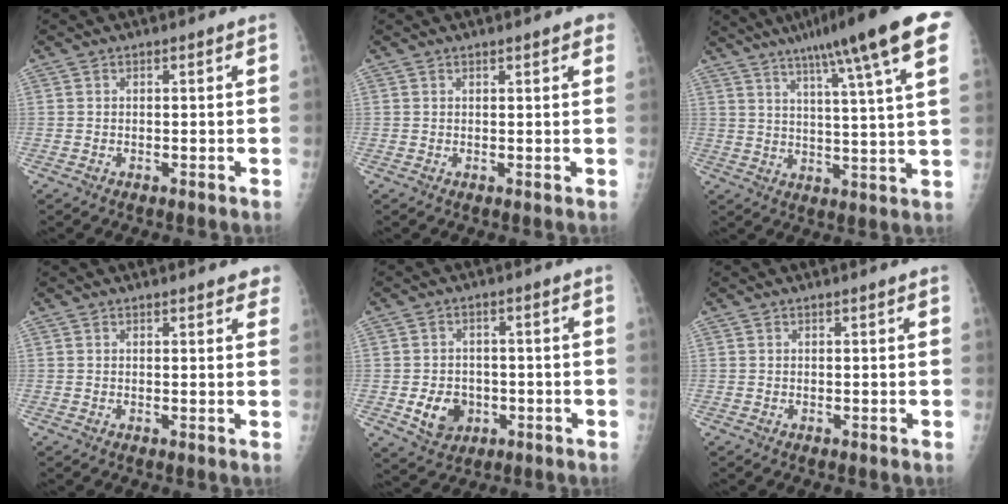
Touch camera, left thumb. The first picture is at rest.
{"total": 2.6, "force": [1.8, 0.5, 1.8], "torque": [-0.014, 0.000, 0.019]}
{"total": 20.5, "force": [12.2, 1.7, 16.3], "torque": [-0.238, -0.015, 0.160]}
{"total": 4.1, "force": [3.2, 1.2, 2.3], "torque": [-0.006, -0.004, 0.032]}
{"total": 6.7, "force": [-1.7, 5.5, 3.5], "torque": [-0.037, 0.005, -0.020]}
{"total": 0.6, "force": [0.4, -0.1, 0.4], "torque": [-0.009, -0.001, 0.008]}